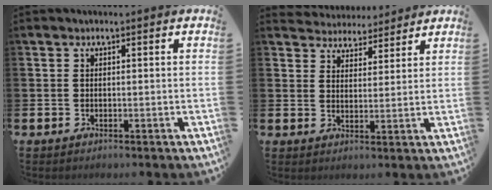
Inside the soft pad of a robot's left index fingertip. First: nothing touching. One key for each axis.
{"total": 4.2, "fx": 4.0, "fy": 1.1, "fz": -0.6, "tx": -0.003, "ty": -0.026, "tz": 0.071}